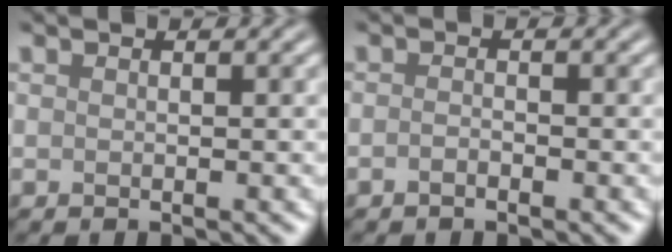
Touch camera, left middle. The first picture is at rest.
{"total": 0.8, "force": [-0.6, 0.3, 0.6], "torque": [-0.012, 0.000, -0.012]}